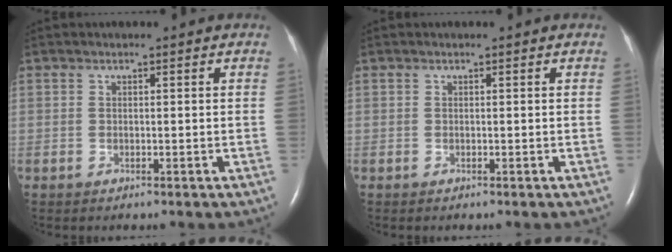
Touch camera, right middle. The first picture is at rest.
{"total": 0.0}